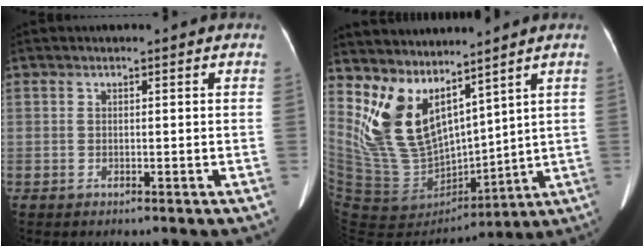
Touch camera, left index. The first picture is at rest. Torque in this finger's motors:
{"motor_torque": [1.47, -0.67, 0.60, 0.21]}